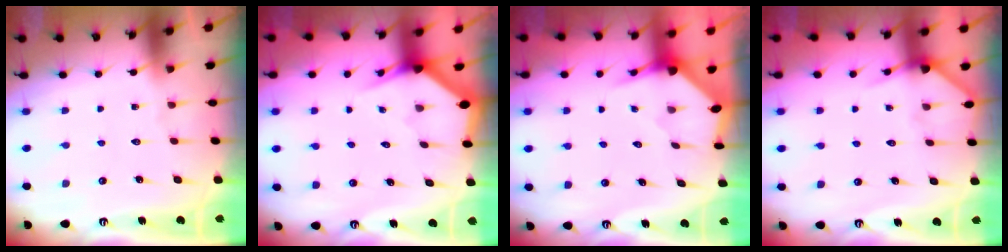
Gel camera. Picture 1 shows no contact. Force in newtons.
{"total": 2.8, "press": 2.8, "slide": 0.2}
{"total": 3.5, "press": 3.5, "slide": 0.3}
{"total": 5.7, "press": 5.7, "slide": 0.5}